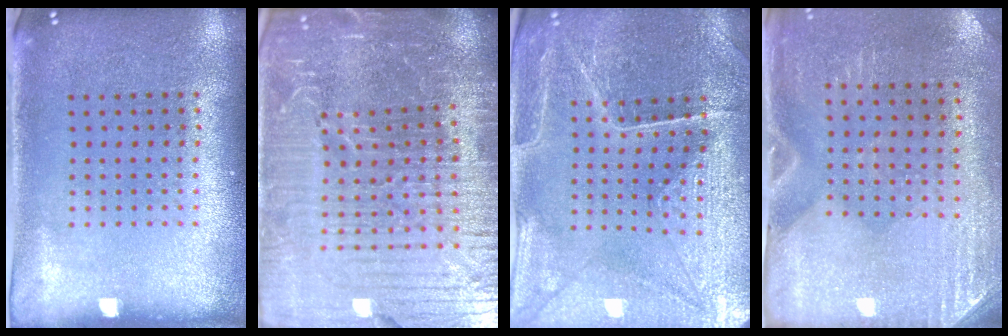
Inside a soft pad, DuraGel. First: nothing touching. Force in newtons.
{"total": 7.1, "press": 6.2, "slide": 3.6}
{"total": 3.4, "press": 3.4, "slide": 0.4}
{"total": 3.0, "press": 2.6, "slide": 1.4}